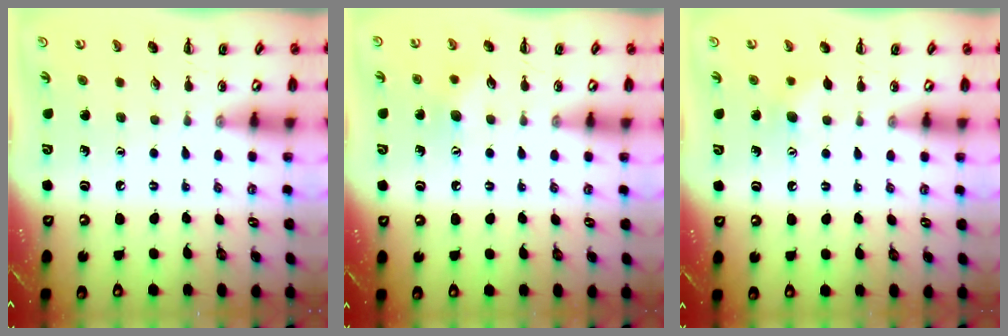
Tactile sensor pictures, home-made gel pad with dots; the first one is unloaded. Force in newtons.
{"total": 6.9, "press": 6.7, "slide": 1.7}
{"total": 6.1, "press": 5.9, "slide": 1.3}